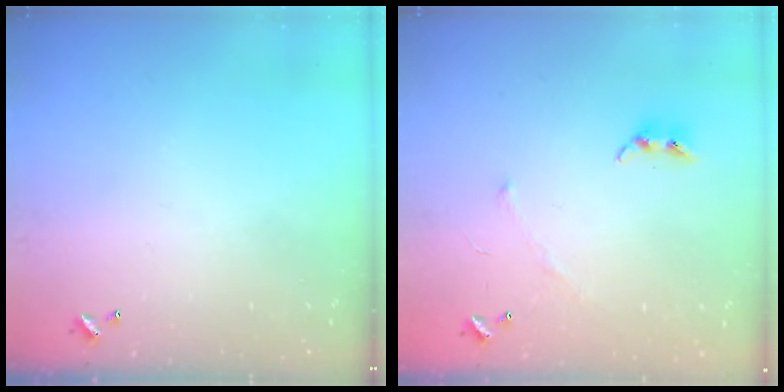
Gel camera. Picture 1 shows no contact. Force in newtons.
{"total": 4.2, "press": 4.2, "slide": 0.9}